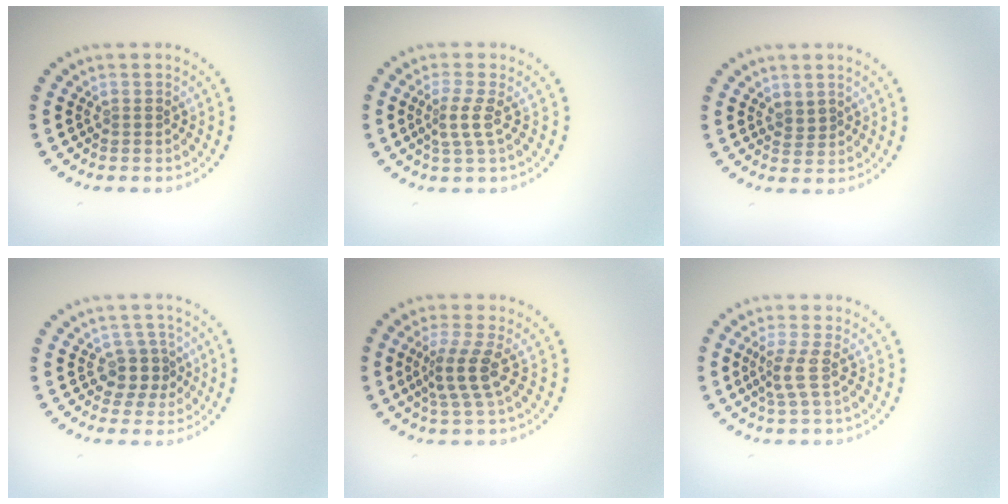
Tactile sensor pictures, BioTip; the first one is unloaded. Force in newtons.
{"total": 2.1, "press": 1.5, "slide": 1.5}
{"total": 0.7, "press": 0.4, "slide": 0.5}
{"total": 2.6, "press": 2.1, "slide": 1.5}
{"total": 3.2, "press": 2.4, "slide": 2.1}
{"total": 2.3, "press": 1.7, "slide": 1.5}